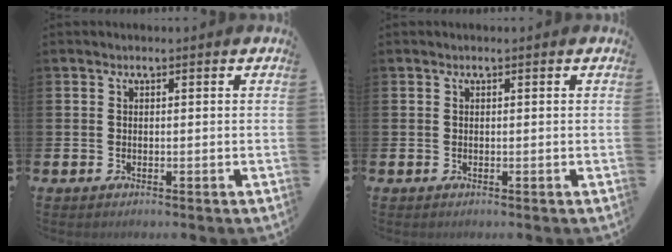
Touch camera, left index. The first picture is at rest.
{"total": 0.0}